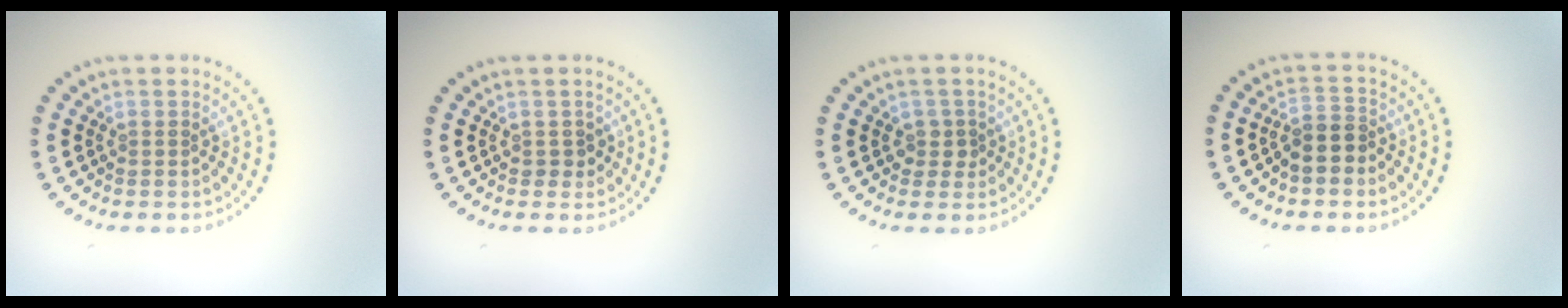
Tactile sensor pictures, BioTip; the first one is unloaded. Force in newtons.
{"total": 1.1, "press": 1.1, "slide": 0.3}
{"total": 1.4, "press": 1.2, "slide": 0.7}
{"total": 2.7, "press": 2.3, "slide": 1.3}